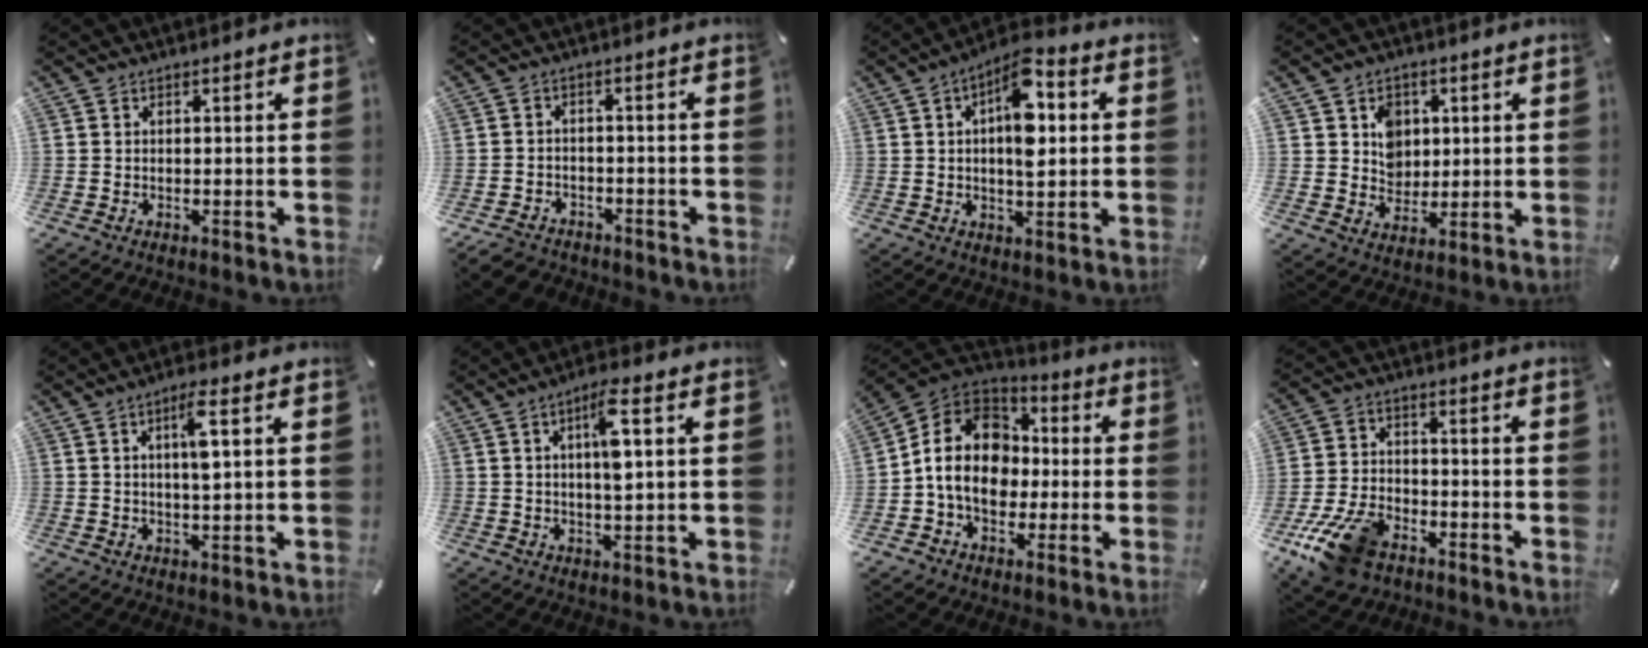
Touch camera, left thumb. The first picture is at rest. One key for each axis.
{"total": 4.0, "fx": -3.2, "fy": 2.3, "fz": 0.9, "tx": -0.025, "ty": 0.016, "tz": -0.064}
{"total": 10.8, "fx": 2.5, "fy": 5.1, "fz": 9.2, "tx": -0.147, "ty": -0.007, "tz": 0.040}
{"total": 6.8, "fx": 2.0, "fy": 6.2, "fz": 1.9, "tx": -0.020, "ty": -0.006, "tz": 0.032}
{"total": 5.9, "fx": 1.7, "fy": 1.0, "fz": 5.6, "tx": -0.096, "ty": -0.005, "tz": 0.022}
{"total": 7.5, "fx": 2.0, "fy": 1.7, "fz": 7.0, "tx": -0.114, "ty": -0.005, "tz": 0.027}
{"total": 14.7, "fx": -1.1, "fy": 12.3, "fz": 8.0, "tx": -0.162, "ty": 0.025, "tz": -0.019}
{"total": 12.9, "fx": -8.1, "fy": 7.2, "fz": 7.0, "tx": -0.136, "ty": 0.044, "tz": -0.145}